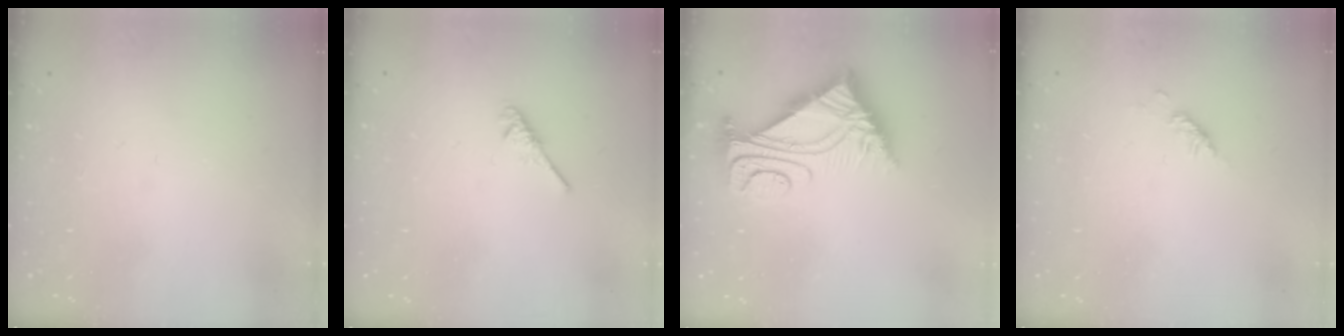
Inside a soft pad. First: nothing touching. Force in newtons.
{"total": 1.9, "press": 1.9, "slide": 0.4}
{"total": 8.2, "press": 8.2, "slide": 0.8}
{"total": 2.9, "press": 2.9, "slide": 0.6}